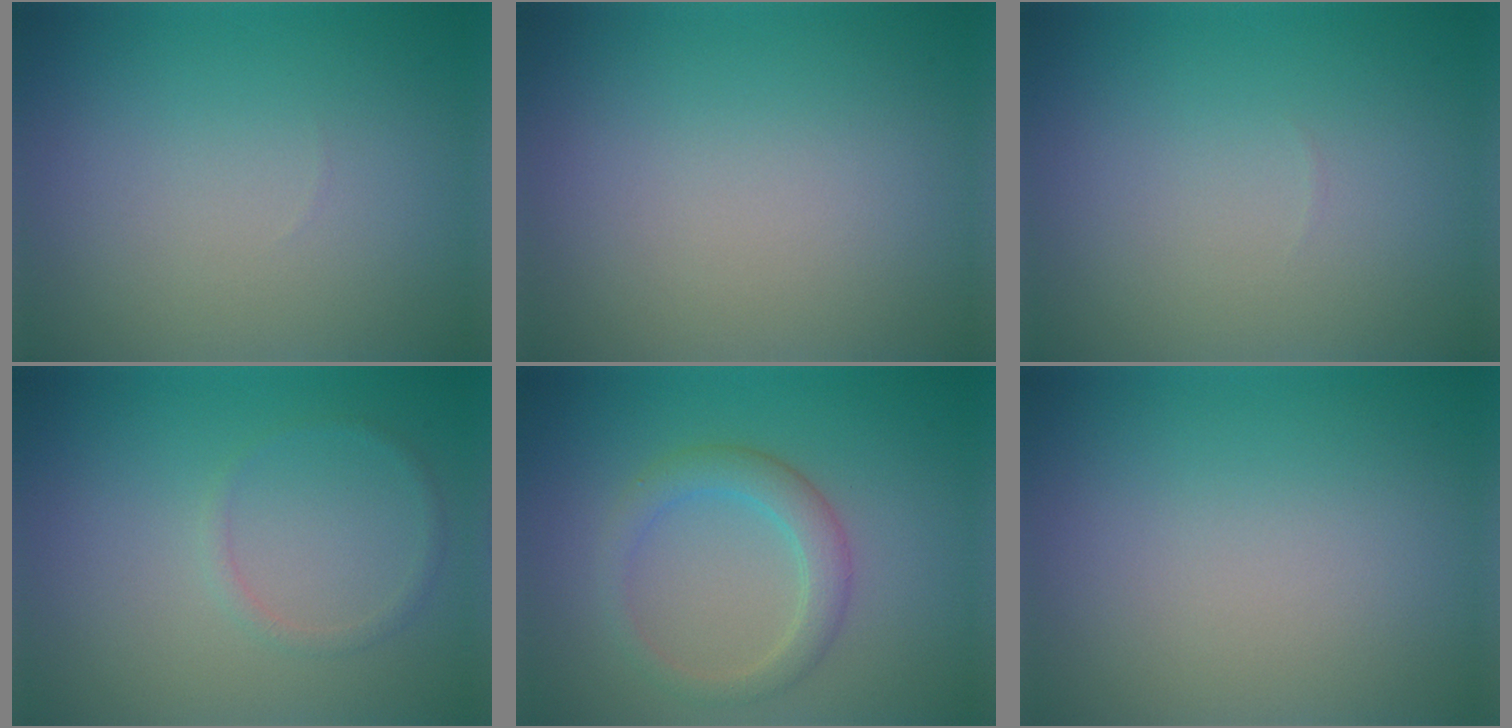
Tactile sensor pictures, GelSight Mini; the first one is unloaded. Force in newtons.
{"total": 0.0}
{"total": 0.0}
{"total": 1.0, "press": 1.0, "slide": 0.0}
{"total": 2.9, "press": 2.9, "slide": 0.4}
{"total": 0.0}